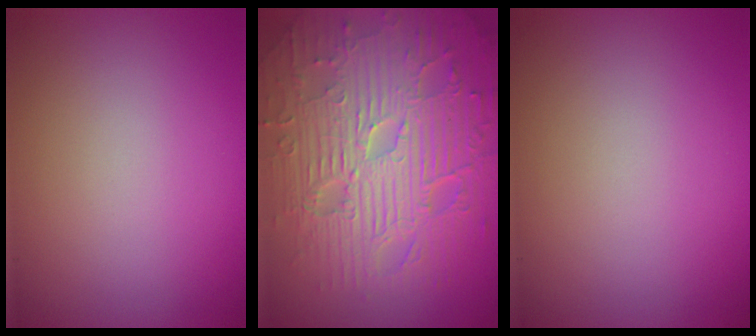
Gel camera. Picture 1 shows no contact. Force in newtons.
{"total": 11.4, "press": 7.4, "slide": 8.7}
{"total": 0.0}